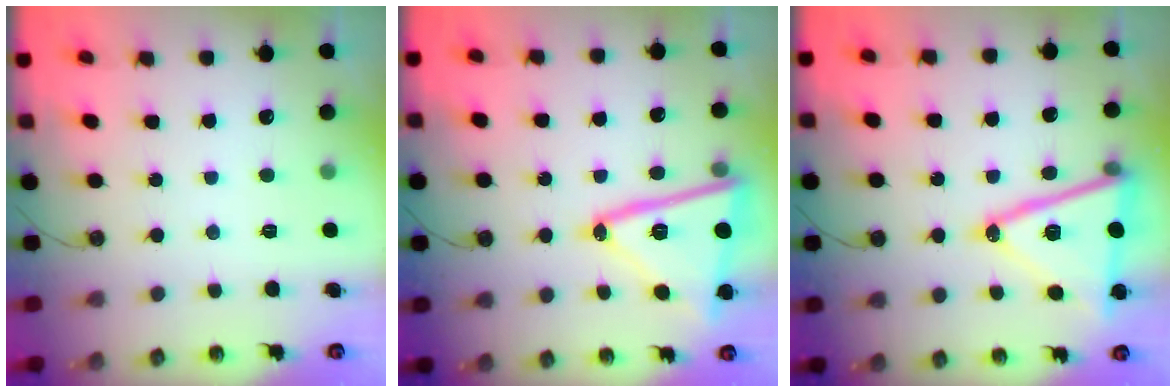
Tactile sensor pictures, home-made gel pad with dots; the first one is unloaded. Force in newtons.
{"total": 20.6, "press": 20.6, "slide": 1.2}
{"total": 18.9, "press": 18.5, "slide": 3.5}